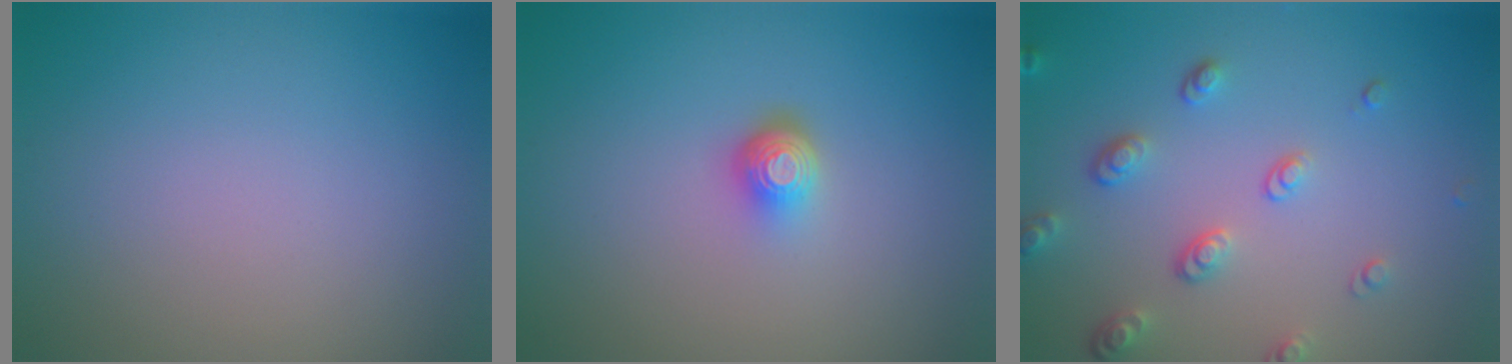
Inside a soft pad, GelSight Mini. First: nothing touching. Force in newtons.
{"total": 2.2, "press": 1.5, "slide": 1.6}
{"total": 3.2, "press": 2.6, "slide": 1.8}